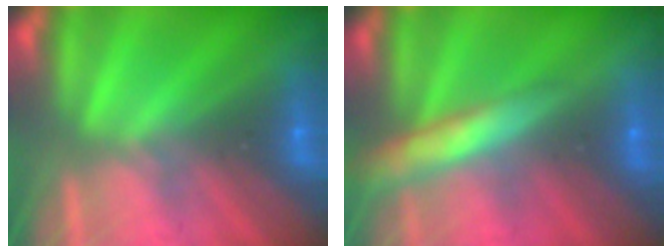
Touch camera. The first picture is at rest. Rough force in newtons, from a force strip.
{"total": 9.1}